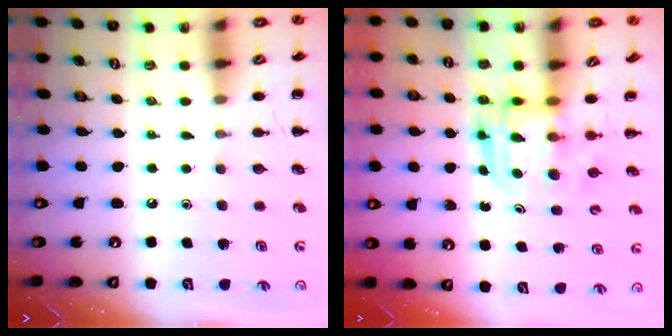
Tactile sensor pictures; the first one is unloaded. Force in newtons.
{"total": 3.0, "press": 3.0, "slide": 0.3}